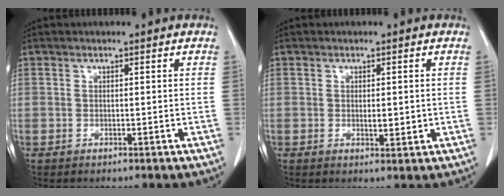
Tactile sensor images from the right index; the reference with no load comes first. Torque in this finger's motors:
{"motor_torque": [0.21, -0.18, 0.11, 0.03]}